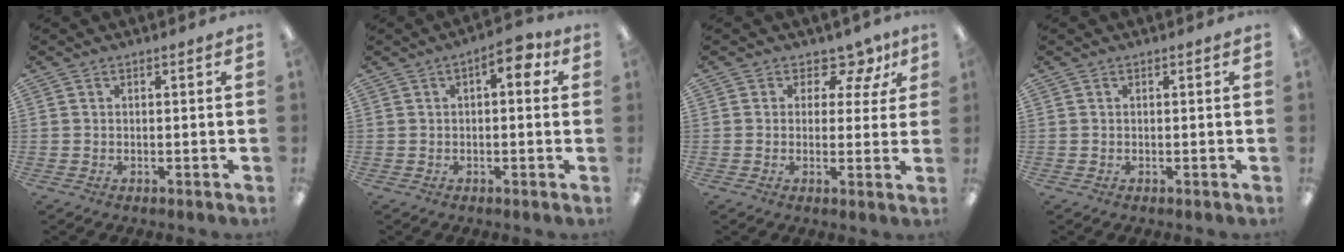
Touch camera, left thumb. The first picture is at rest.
{"total": 6.1, "force": [2.0, 2.6, 5.1], "torque": [-0.061, -0.006, 0.025]}
{"total": 6.9, "force": [4.2, 4.4, 3.1], "torque": [-0.041, -0.028, 0.074]}
{"total": 0.0}